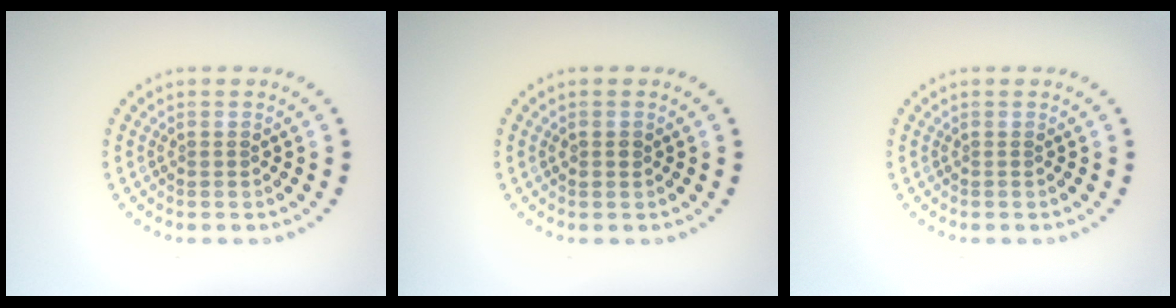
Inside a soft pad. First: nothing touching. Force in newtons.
{"total": 0.9, "press": 0.9, "slide": 0.1}
{"total": 0.0}